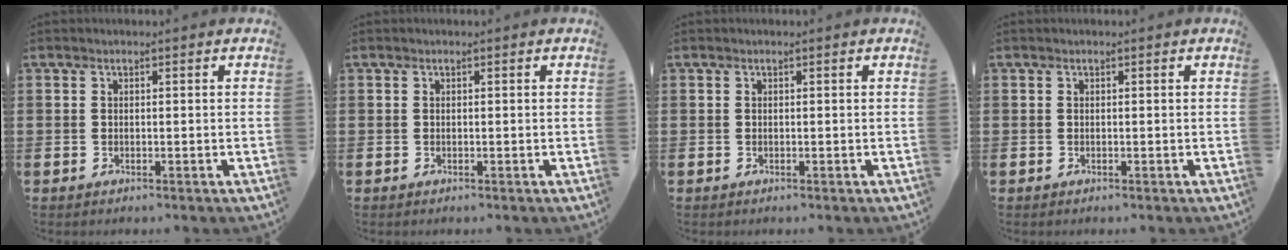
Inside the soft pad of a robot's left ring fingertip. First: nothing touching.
{"total": 0.0}
{"total": 0.0}
{"total": 0.0}